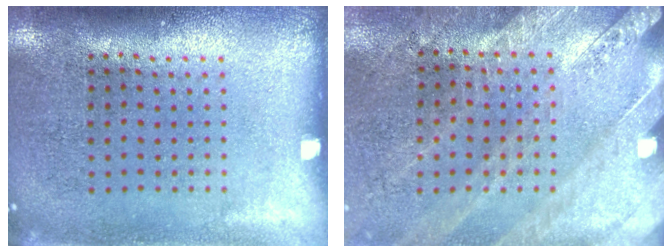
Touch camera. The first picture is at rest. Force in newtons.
{"total": 2.5, "press": 2.3, "slide": 0.8}